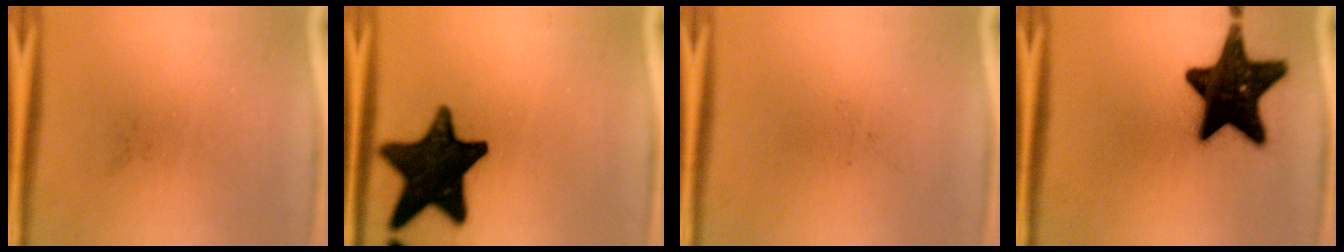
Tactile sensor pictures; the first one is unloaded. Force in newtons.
{"total": 17.5}
{"total": 0.0}
{"total": 19.4}